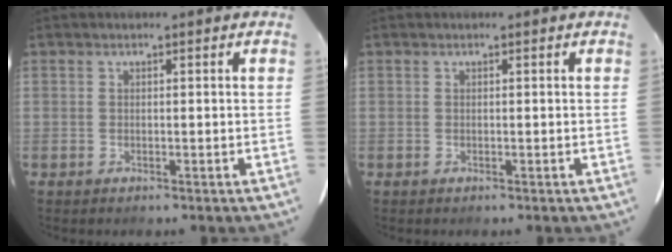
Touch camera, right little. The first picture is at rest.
{"total": 0.0}